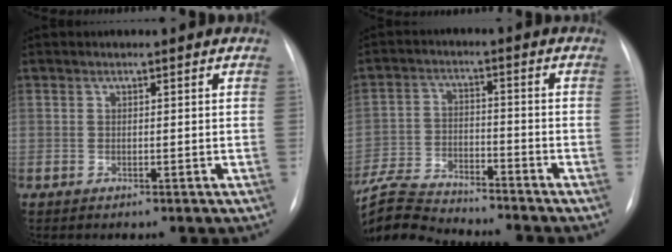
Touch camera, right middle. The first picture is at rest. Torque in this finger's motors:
{"motor_torque": [0.67, -0.81, 0.30, 0.17]}